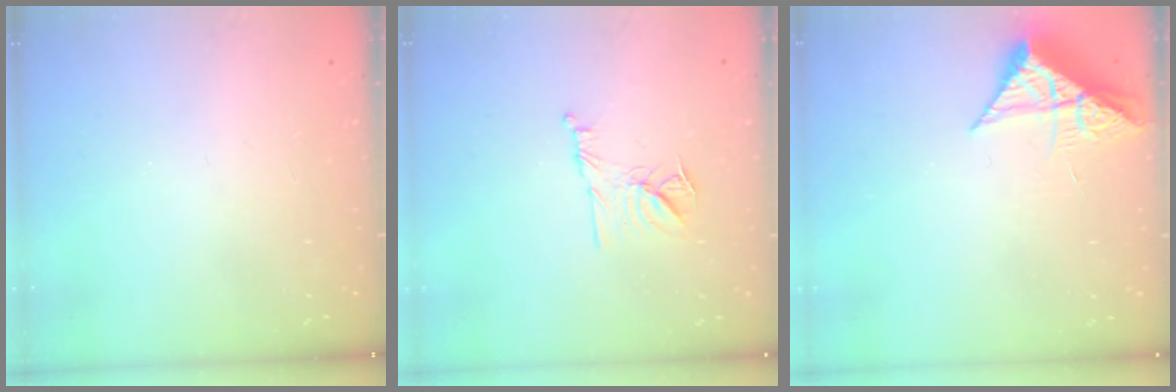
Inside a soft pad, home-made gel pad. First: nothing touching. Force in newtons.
{"total": 9.6, "press": 9.6, "slide": 0.9}
{"total": 7.6, "press": 7.6, "slide": 0.4}